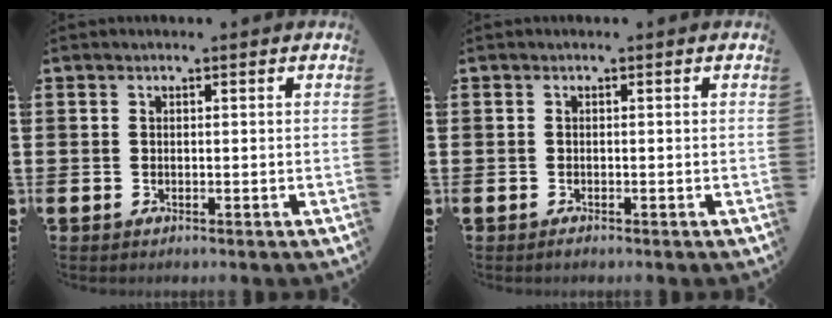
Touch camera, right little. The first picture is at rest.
{"total": 0.6, "force": [-0.4, 0.1, 0.4], "torque": [-0.007, -0.002, -0.007]}